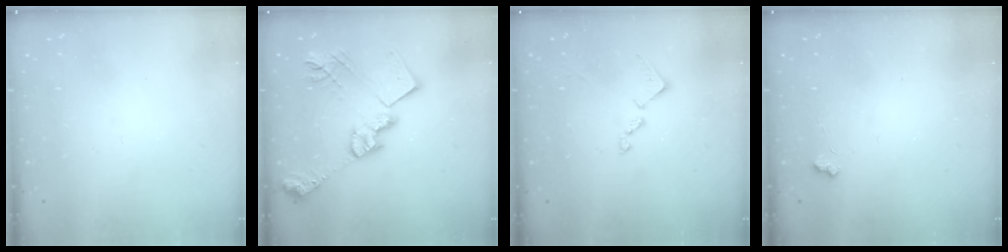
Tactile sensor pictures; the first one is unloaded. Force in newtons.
{"total": 22.5, "press": 22.4, "slide": 1.8}
{"total": 9.9, "press": 9.9, "slide": 0.5}
{"total": 2.3, "press": 2.3, "slide": 0.4}